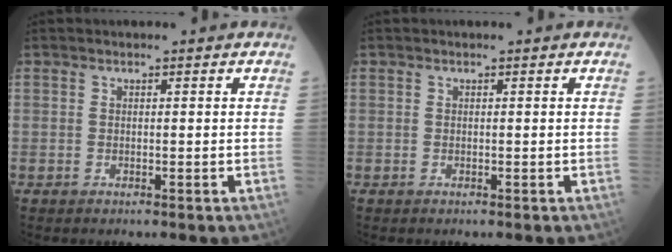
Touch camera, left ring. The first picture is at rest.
{"total": 0.0}